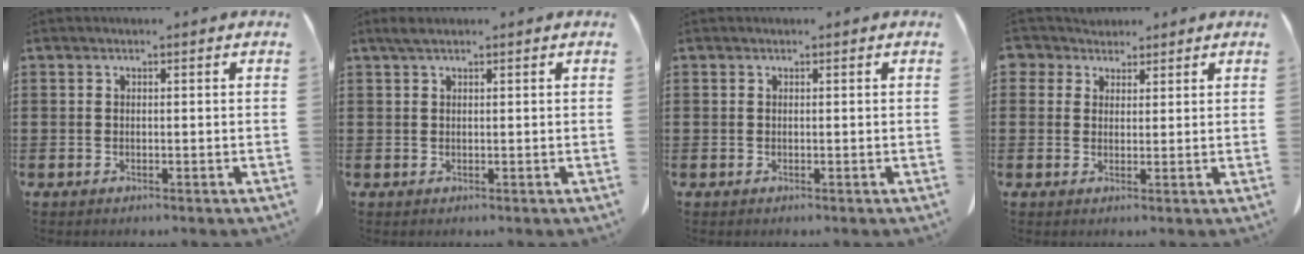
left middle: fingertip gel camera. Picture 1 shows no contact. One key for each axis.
{"total": 1.4, "fx": 0.9, "fy": 0.4, "fz": 1.0, "tx": -0.021, "ty": 0.004, "tz": 0.016}
{"total": 0.0}
{"total": 3.5, "fx": 2.5, "fy": 2.4, "fz": 0.5, "tx": -0.017, "ty": 0.007, "tz": 0.045}